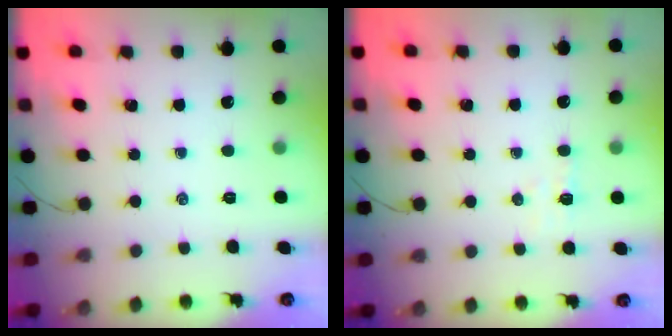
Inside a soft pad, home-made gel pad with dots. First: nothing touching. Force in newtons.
{"total": 3.7, "press": 3.5, "slide": 1.1}